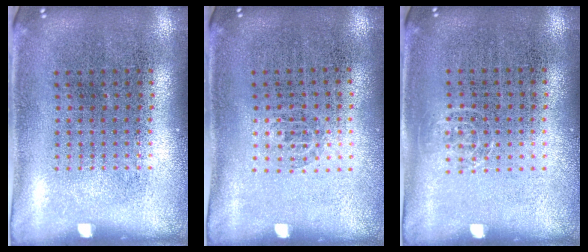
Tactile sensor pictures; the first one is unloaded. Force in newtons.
{"total": 0.5, "press": 0.3, "slide": 0.4}
{"total": 0.6, "press": 0.5, "slide": 0.4}